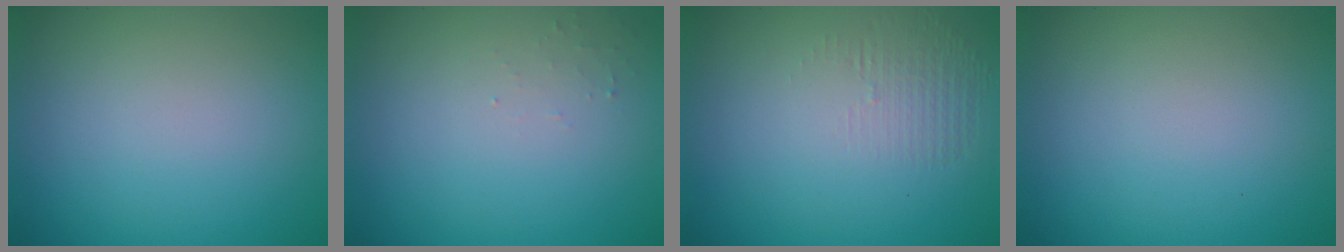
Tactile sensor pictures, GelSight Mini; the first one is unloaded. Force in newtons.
{"total": 0.7, "press": 0.7, "slide": 0.2}
{"total": 1.2, "press": 0.1, "slide": 1.2}
{"total": 0.0}